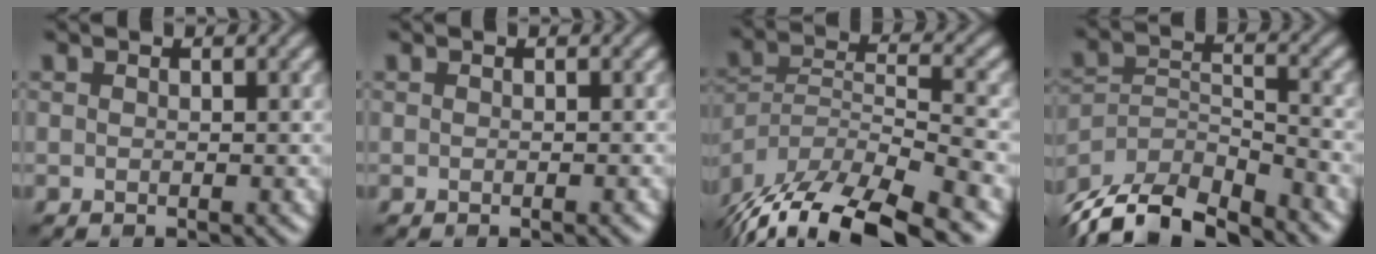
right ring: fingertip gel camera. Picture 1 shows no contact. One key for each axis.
{"total": 0.5, "fx": -0.3, "fy": 0.1, "fz": 0.5, "tx": -0.003, "ty": 0.002, "tz": -0.004}
{"total": 14.1, "fx": -11.1, "fy": 4.4, "fz": 7.4, "tx": -0.137, "ty": -0.011, "tz": -0.173}
{"total": 10.4, "fx": -9.2, "fy": 3.0, "fz": 3.8, "tx": -0.074, "ty": -0.012, "tz": -0.157}